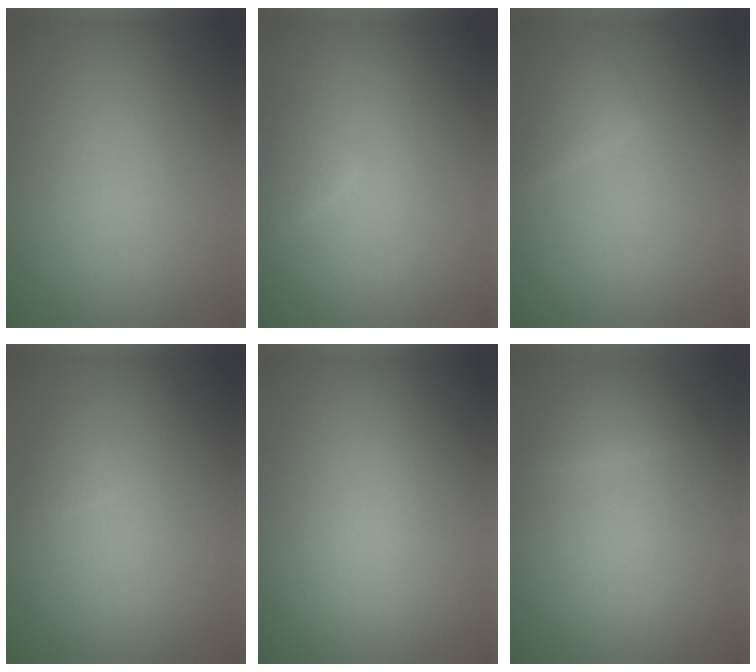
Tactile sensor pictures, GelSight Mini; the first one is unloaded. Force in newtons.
{"total": 1.3, "press": 1.3, "slide": 0.0}
{"total": 2.0, "press": 2.0, "slide": 0.0}
{"total": 0.8, "press": 0.8, "slide": 0.1}
{"total": 0.0}
{"total": 1.5, "press": 1.5, "slide": 0.1}